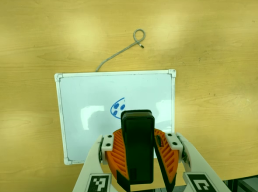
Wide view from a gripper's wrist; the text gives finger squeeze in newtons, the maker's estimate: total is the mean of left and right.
{"total": 10.5, "left": 10.2, "right": 10.9}